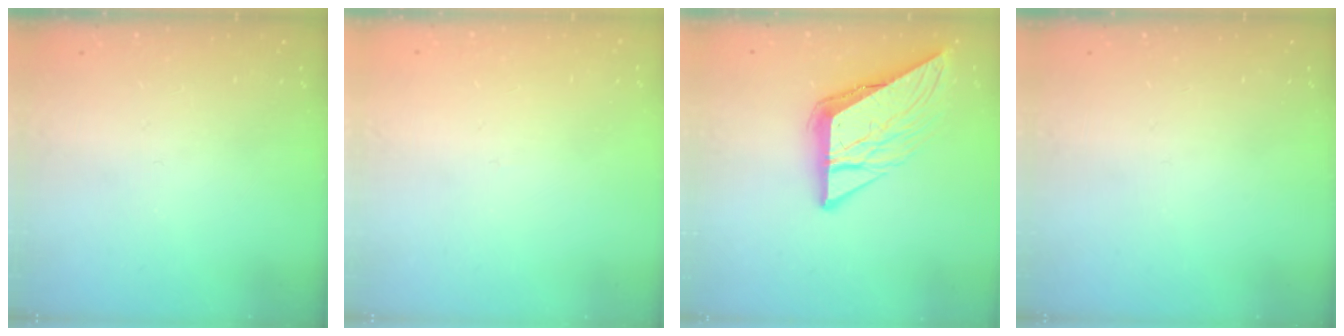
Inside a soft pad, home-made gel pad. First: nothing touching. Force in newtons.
{"total": 2.7, "press": 2.7, "slide": 0.3}
{"total": 10.9, "press": 10.8, "slide": 1.1}
{"total": 0.0}